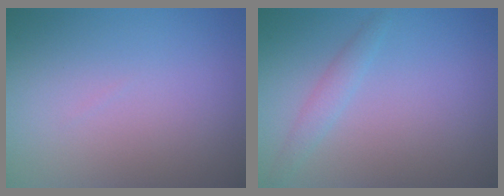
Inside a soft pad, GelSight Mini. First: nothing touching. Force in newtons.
{"total": 1.4, "press": 1.4, "slide": 0.1}